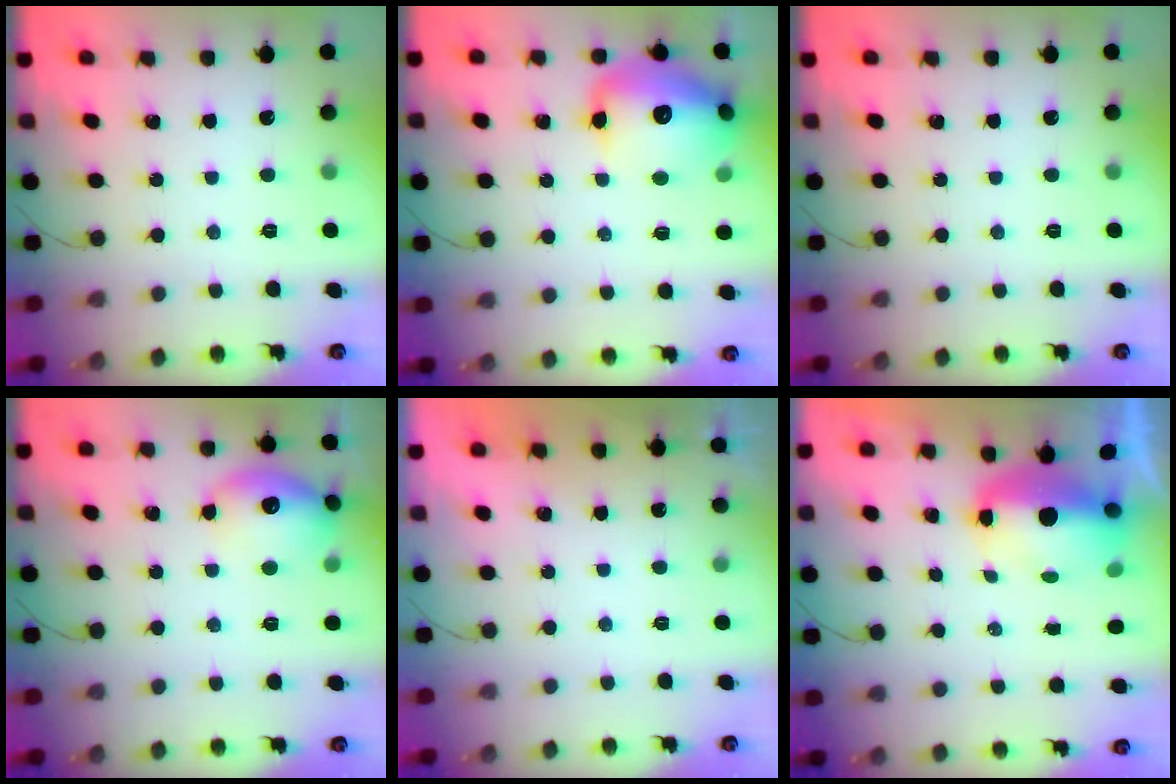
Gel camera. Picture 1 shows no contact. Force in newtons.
{"total": 18.4, "press": 18.2, "slide": 2.9}
{"total": 0.0}
{"total": 15.0, "press": 14.9, "slide": 1.2}
{"total": 1.9, "press": 0.1, "slide": 1.9}
{"total": 7.8, "press": 7.5, "slide": 1.8}